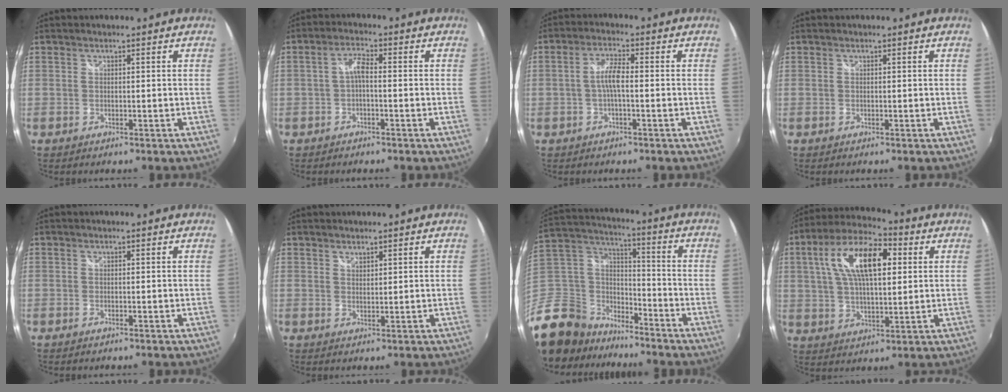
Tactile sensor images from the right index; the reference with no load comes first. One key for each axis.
{"total": 2.8, "fx": -0.8, "fy": 0.8, "fz": 2.5, "tx": -0.054, "ty": 0.008, "tz": -0.016}
{"total": 3.9, "fx": -0.6, "fy": 0.8, "fz": 3.7, "tx": -0.076, "ty": 0.008, "tz": -0.012}
{"total": 0.0}
{"total": 0.0}
{"total": 1.3, "fx": 1.2, "fy": 0.5, "fz": 0.2, "tx": 0.002, "ty": 0.000, "tz": 0.021}
{"total": 17.4, "fx": -12.4, "fy": 10.9, "fz": 5.4, "tx": -0.165, "ty": 0.036, "tz": -0.227}
{"total": 15.3, "fx": 4.2, "fy": 6.6, "fz": 13.2, "tx": -0.244, "ty": 0.027, "tz": 0.070}